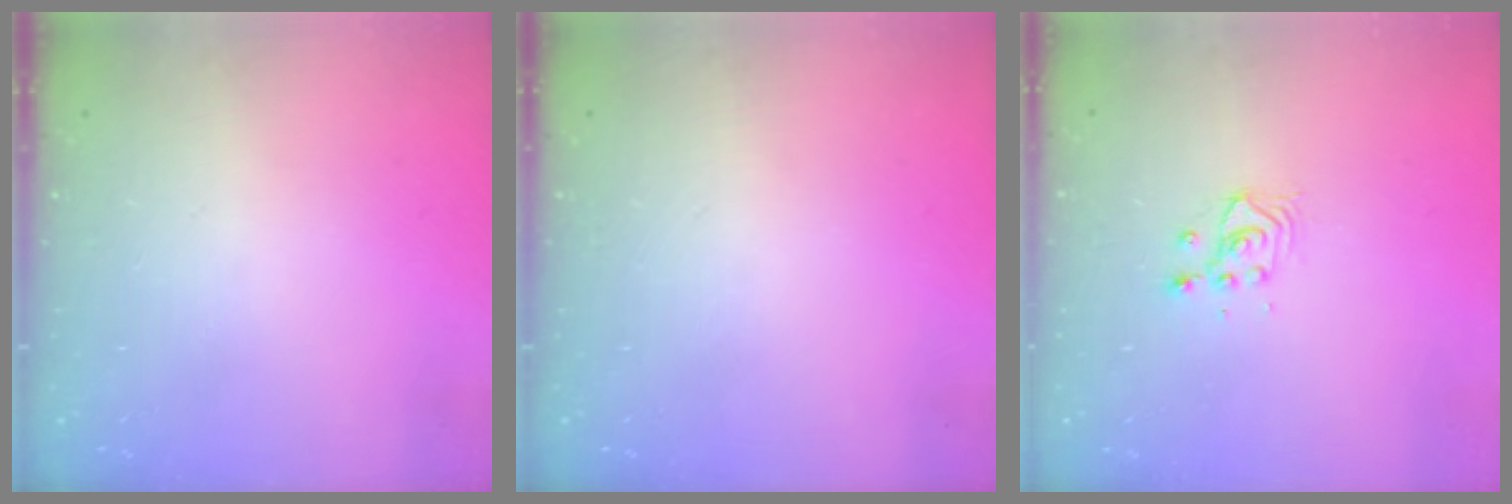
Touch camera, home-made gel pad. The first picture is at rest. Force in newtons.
{"total": 0.0}
{"total": 3.7, "press": 3.7, "slide": 0.3}